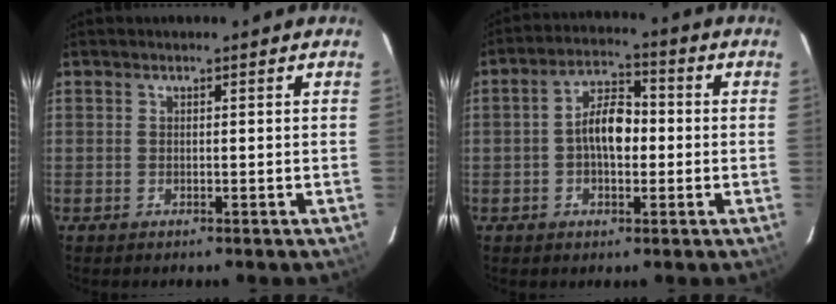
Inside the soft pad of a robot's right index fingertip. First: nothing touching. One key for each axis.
{"total": 7.5, "fx": -0.6, "fy": 4.0, "fz": 6.3, "tx": -0.115, "ty": 0.019, "tz": -0.009}